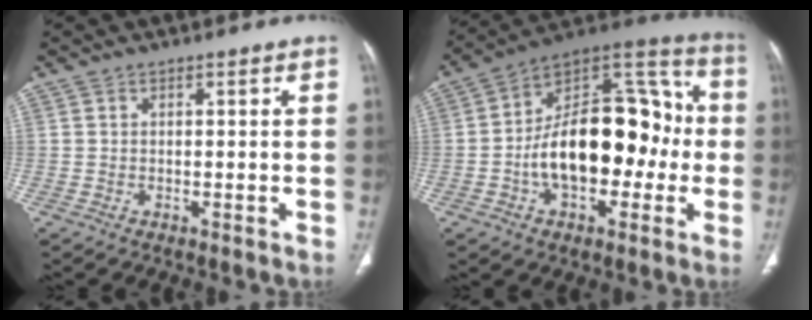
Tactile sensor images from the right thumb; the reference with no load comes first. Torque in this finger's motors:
{"motor_torque": [1.45, 3.56, 1.69, -0.43, 0.19]}